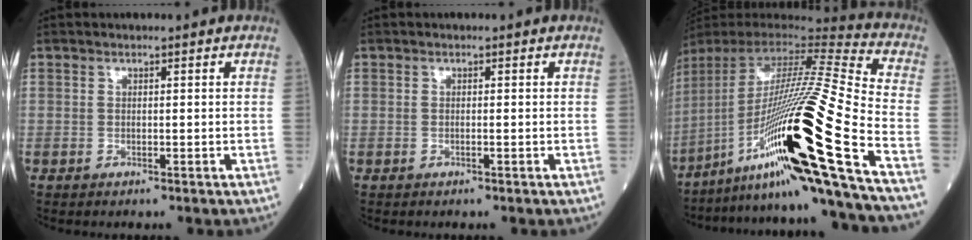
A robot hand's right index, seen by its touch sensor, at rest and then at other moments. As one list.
[{"total": 0.0}, {"total": 29.3, "force": [-13.2, -1.2, 26.2], "torque": [-0.442, -0.038, -0.235]}]